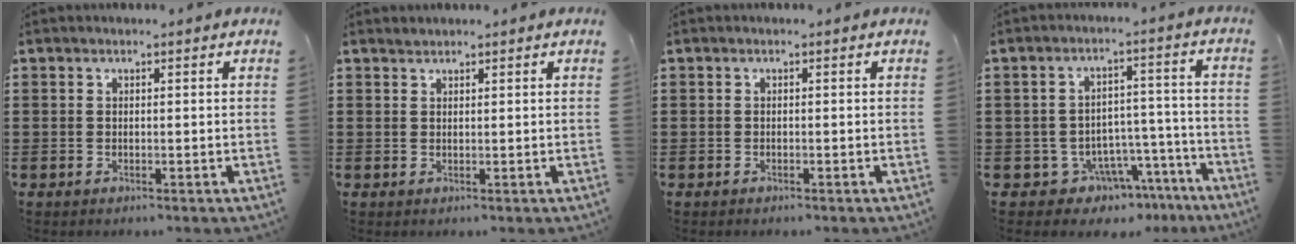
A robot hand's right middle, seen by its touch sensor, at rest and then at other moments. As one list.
[{"total": 0.8, "force": [0.7, 0.1, -0.2], "torque": [0.001, -0.001, 0.015]}, {"total": 0.0}, {"total": 6.0, "force": [-4.8, 3.4, 1.1], "torque": [-0.024, 0.026, -0.089]}]